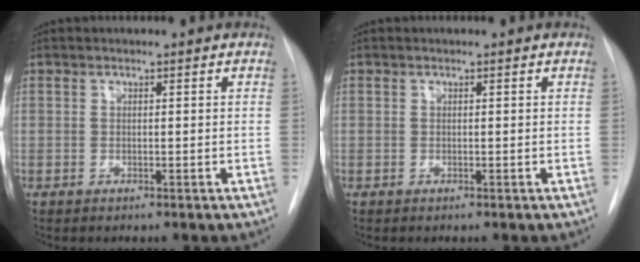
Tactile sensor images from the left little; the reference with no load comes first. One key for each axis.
{"total": 0.0}